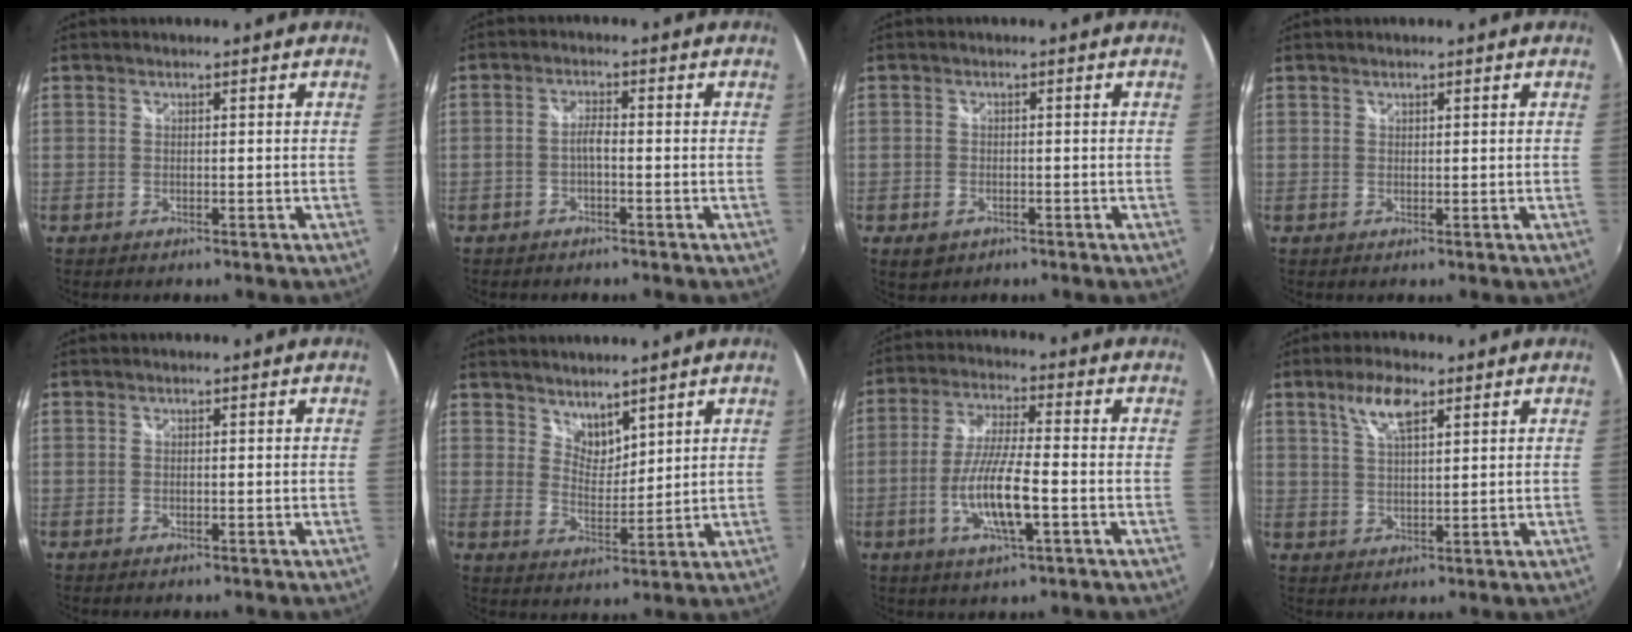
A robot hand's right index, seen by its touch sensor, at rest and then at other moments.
{"total": 2.2, "force": [-1.0, 0.5, 1.9], "torque": [-0.044, 0.007, -0.021]}
{"total": 3.2, "force": [-1.7, 2.4, 1.4], "torque": [-0.030, -0.003, -0.022]}
{"total": 0.5, "force": [0.4, 0.2, 0.3], "torque": [-0.004, 0.001, 0.007]}
{"total": 0.0}
{"total": 5.2, "force": [4.5, 2.1, 1.6], "torque": [-0.015, -0.002, 0.083]}
{"total": 10.8, "force": [-3.2, 1.7, 10.2], "torque": [-0.202, -0.006, -0.061]}
{"total": 6.3, "force": [3.5, 2.1, 4.9], "torque": [-0.090, 0.009, 0.066]}